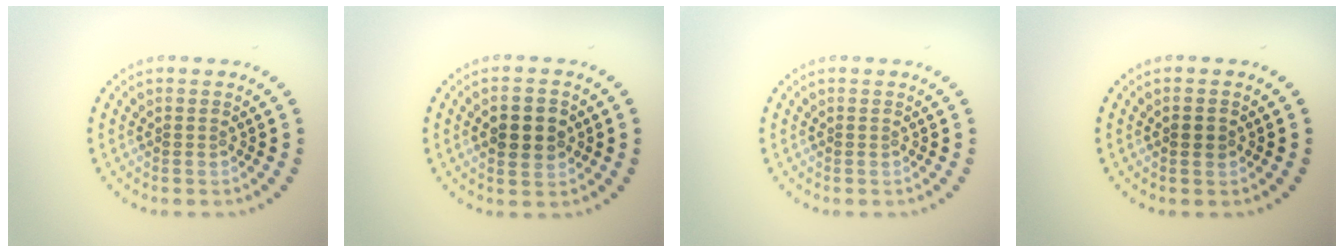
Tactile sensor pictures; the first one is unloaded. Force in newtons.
{"total": 3.8, "press": 3.8, "slide": 0.3}
{"total": 0.0}
{"total": 1.0, "press": 1.0, "slide": 0.1}